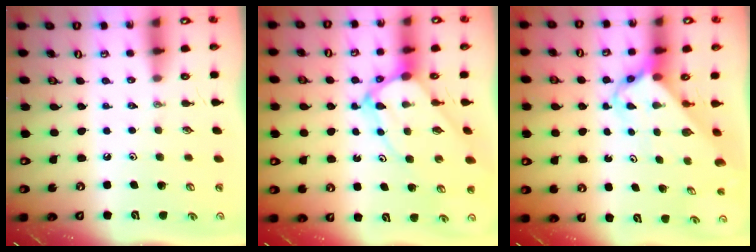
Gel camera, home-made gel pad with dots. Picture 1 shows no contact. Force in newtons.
{"total": 8.8, "press": 8.8, "slide": 1.0}
{"total": 4.4, "press": 4.4, "slide": 0.3}